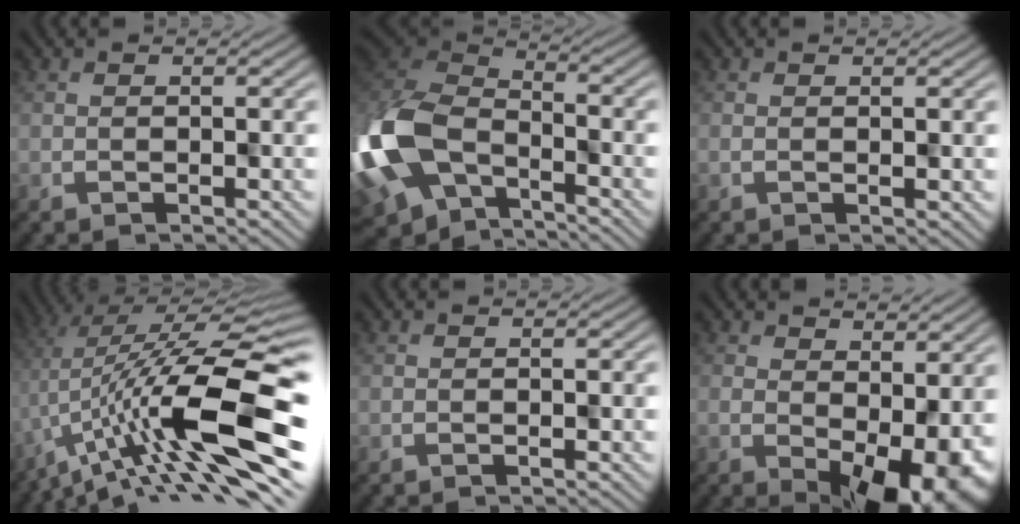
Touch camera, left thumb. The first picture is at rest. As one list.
[{"total": 16.4, "force": [-5.3, 10.9, 11.0], "torque": [-0.307, -0.037, -0.089]}, {"total": 0.9, "force": [0.1, 0.2, 0.8], "torque": [-0.014, 0.004, 0.001]}, {"total": 16.0, "force": [-2.7, 3.9, 15.3], "torque": [-0.247, 0.010, -0.046]}, {"total": 0.0}, {"total": 8.0, "force": [-1.3, 3.9, 6.8], "torque": [-0.103, -0.023, 0.000]}]